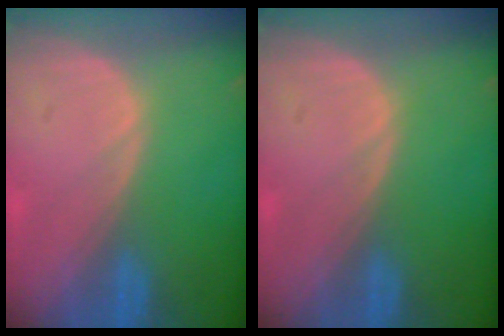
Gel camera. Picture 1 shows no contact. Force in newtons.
{"total": 0.0}